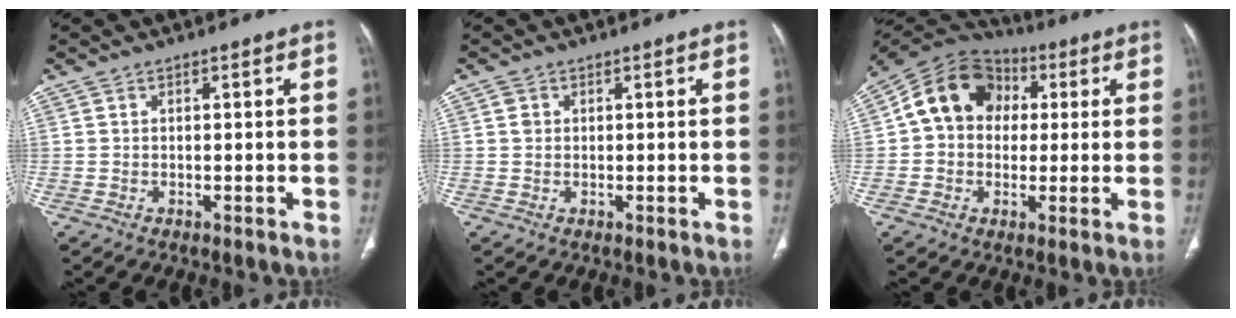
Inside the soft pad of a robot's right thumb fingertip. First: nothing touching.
{"total": 1.1, "force": [0.3, 1.0, 0.5], "torque": [-0.005, 0.001, 0.005]}
{"total": 13.8, "force": [2.2, 11.4, 7.5], "torque": [-0.110, 0.027, 0.026]}